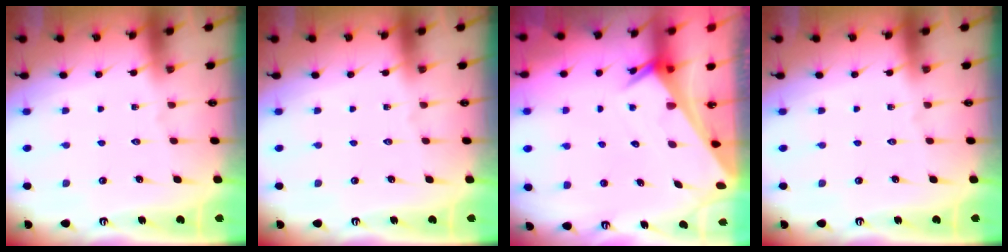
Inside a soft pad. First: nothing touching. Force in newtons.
{"total": 0.0}
{"total": 2.4, "press": 2.4, "slide": 0.2}
{"total": 0.0}